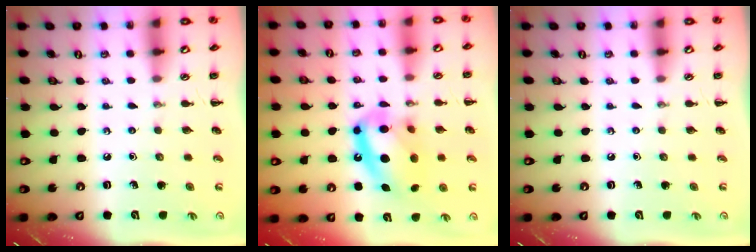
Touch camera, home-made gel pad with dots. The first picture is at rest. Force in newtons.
{"total": 16.0, "press": 15.6, "slide": 3.6}
{"total": 0.0}